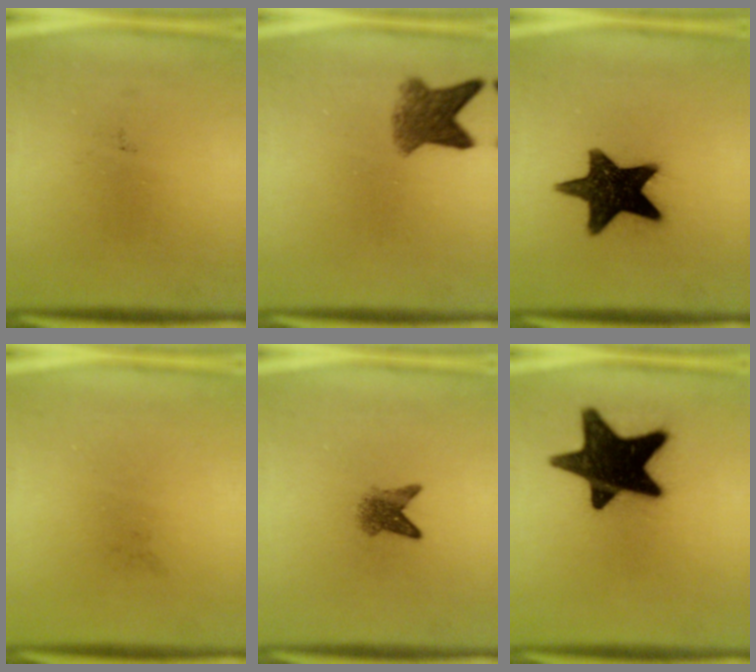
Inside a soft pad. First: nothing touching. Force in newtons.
{"total": 5.3}
{"total": 15.4}
{"total": 0.0}
{"total": 3.1}
{"total": 18.8}